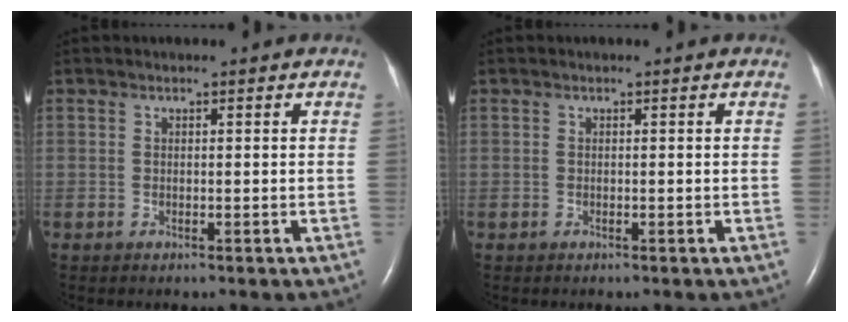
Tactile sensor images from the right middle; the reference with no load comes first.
{"total": 0.0}